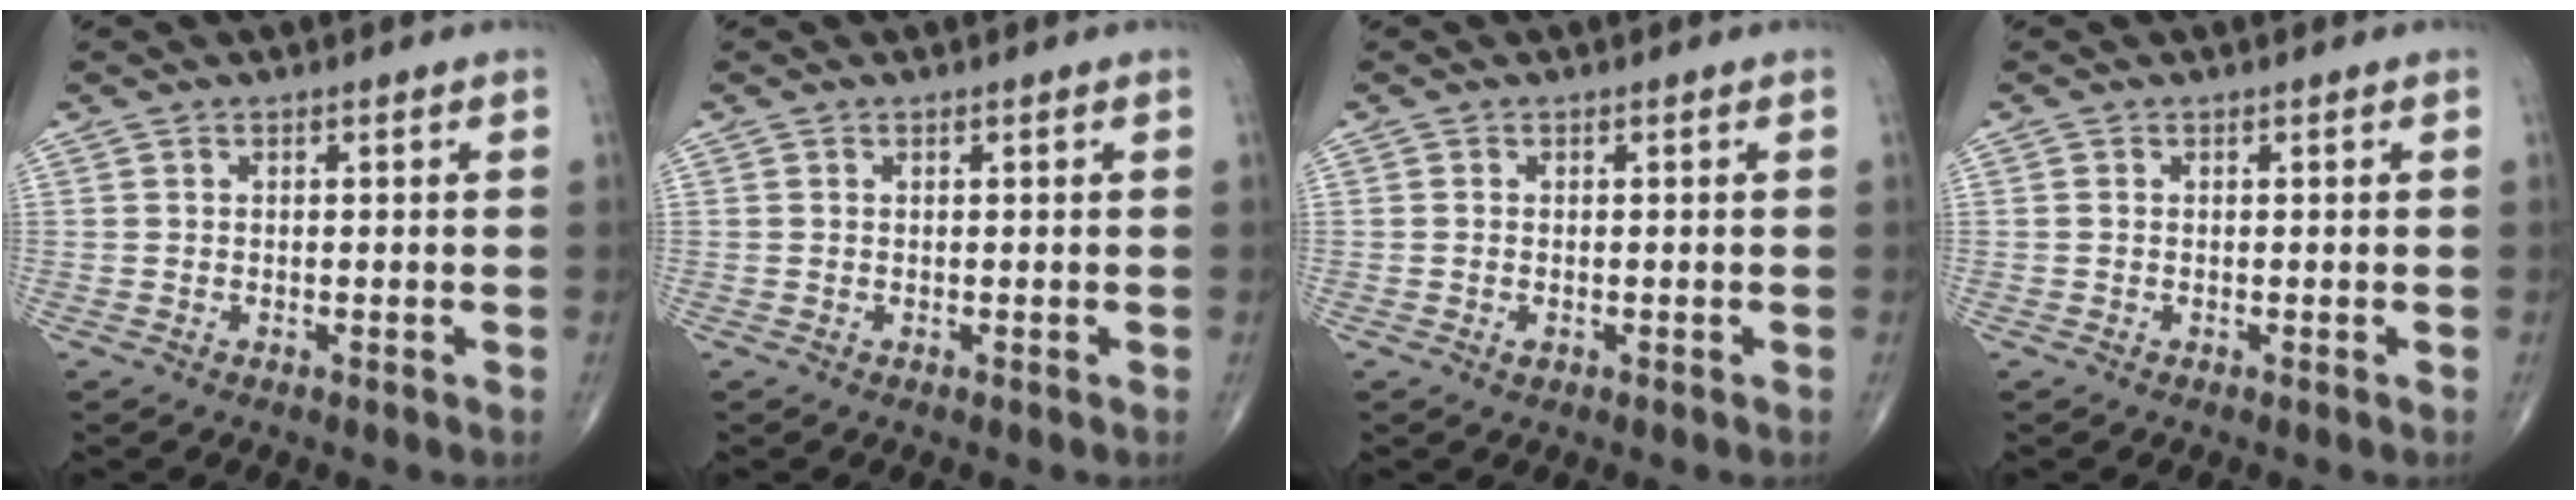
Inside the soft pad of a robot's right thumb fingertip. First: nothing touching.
{"total": 0.0}
{"total": 0.8, "force": [-0.3, 0.5, 0.6], "torque": [-0.012, 0.001, -0.004]}
{"total": 0.0}